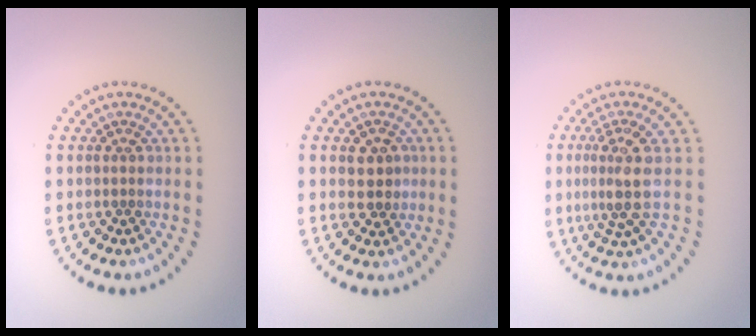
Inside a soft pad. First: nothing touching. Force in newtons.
{"total": 2.4, "press": 2.3, "slide": 0.6}
{"total": 3.2, "press": 2.5, "slide": 2.0}